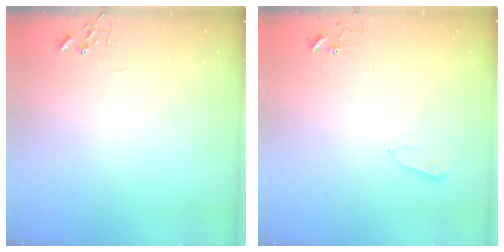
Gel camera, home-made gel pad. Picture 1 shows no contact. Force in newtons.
{"total": 3.3, "press": 3.2, "slide": 0.6}